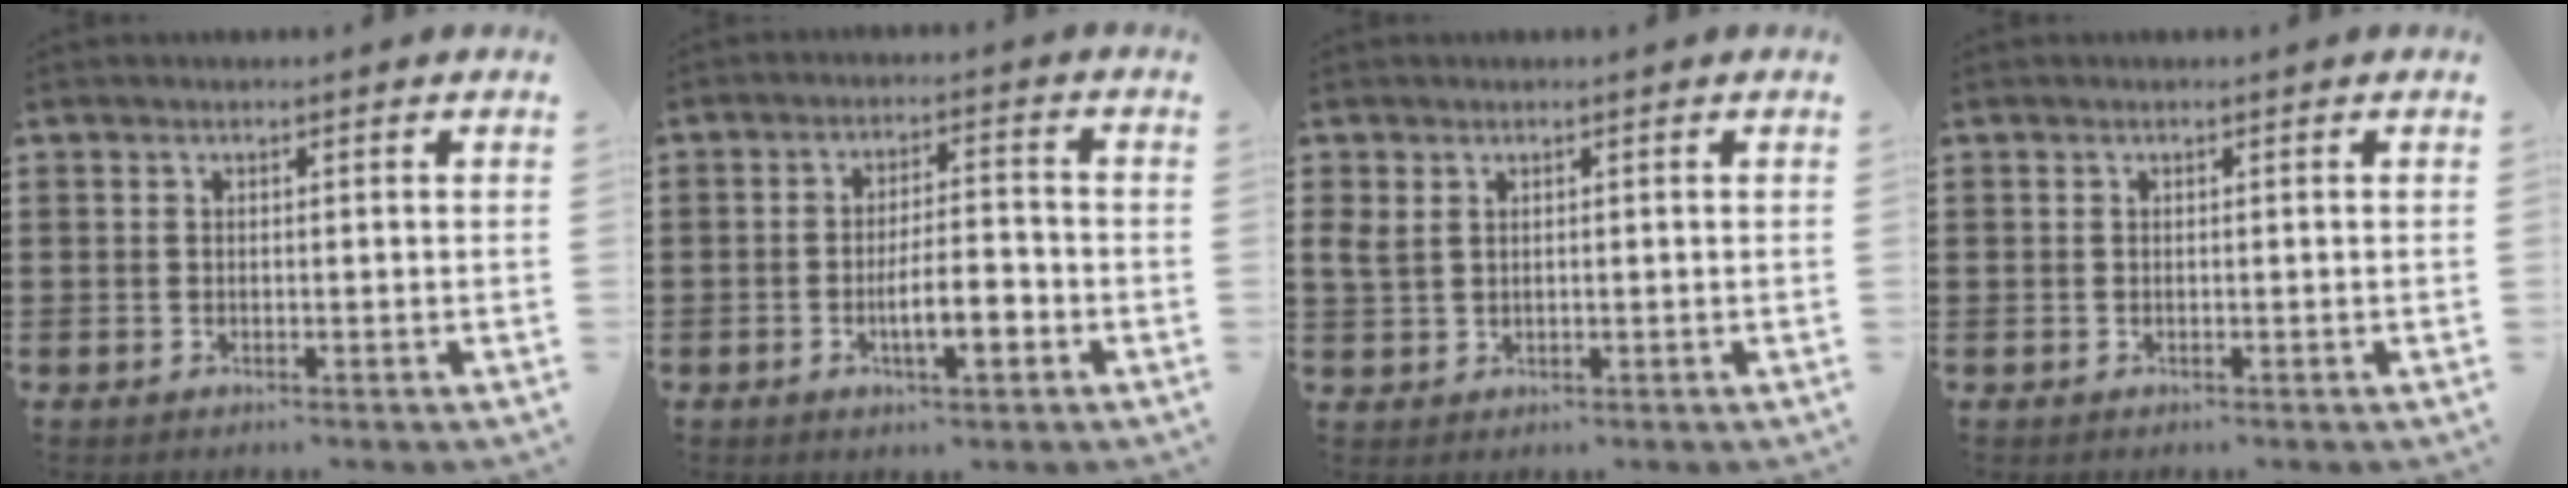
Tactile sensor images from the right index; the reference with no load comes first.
{"total": 6.7, "force": [-2.5, 2.0, 5.9], "torque": [-0.111, -0.001, -0.047]}
{"total": 2.0, "force": [1.1, 1.1, 1.2], "torque": [-0.035, 0.002, 0.017]}
{"total": 0.0}